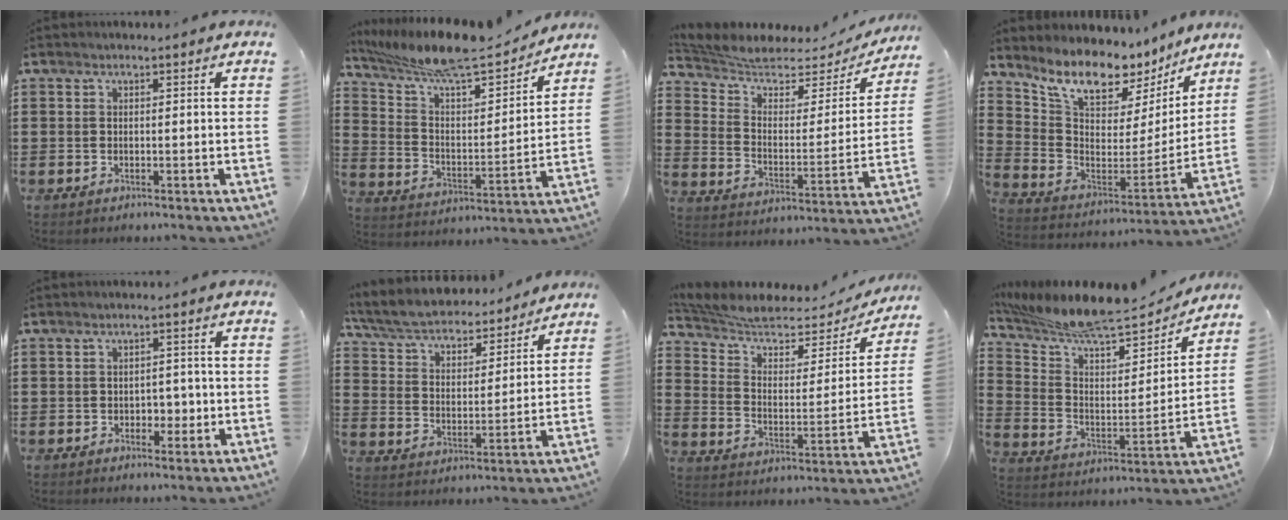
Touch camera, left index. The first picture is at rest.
{"total": 10.8, "force": [9.5, 1.1, 5.0], "torque": [-0.134, -0.061, 0.162]}
{"total": 5.6, "force": [5.0, 1.9, 1.7], "torque": [-0.064, -0.034, 0.080]}
{"total": 10.2, "force": [8.7, 3.8, 3.9], "torque": [-0.100, -0.066, 0.151]}
{"total": 3.0, "force": [-0.6, 2.2, 1.9], "torque": [-0.034, 0.000, -0.018]}
{"total": 5.9, "force": [5.4, 1.1, 1.9], "torque": [-0.061, -0.037, 0.091]}
{"total": 5.9, "force": [4.9, 2.2, 2.5], "torque": [-0.077, -0.029, 0.080]}
{"total": 11.1, "force": [10.2, 1.3, 4.2], "torque": [-0.114, -0.071, 0.172]}